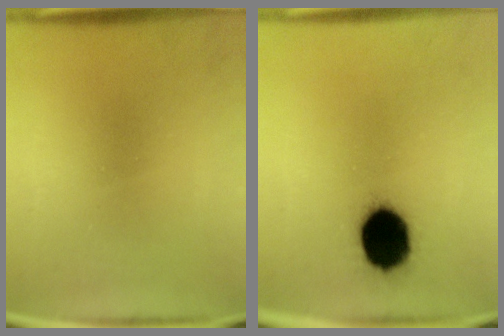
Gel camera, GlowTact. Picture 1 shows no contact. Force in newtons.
{"total": 13.9}